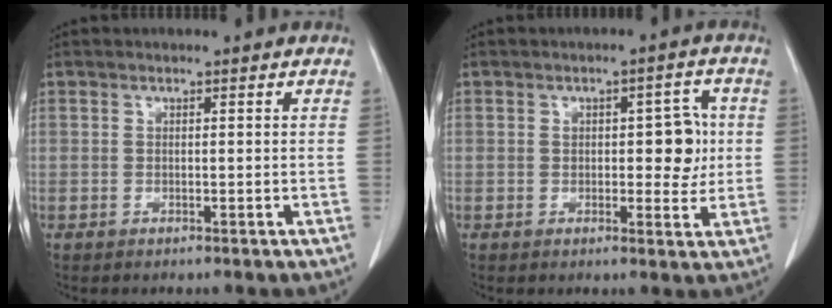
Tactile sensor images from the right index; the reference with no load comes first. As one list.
[{"total": 5.4, "force": [0.6, 2.6, 4.7], "torque": [-0.051, 0.008, 0.010]}]